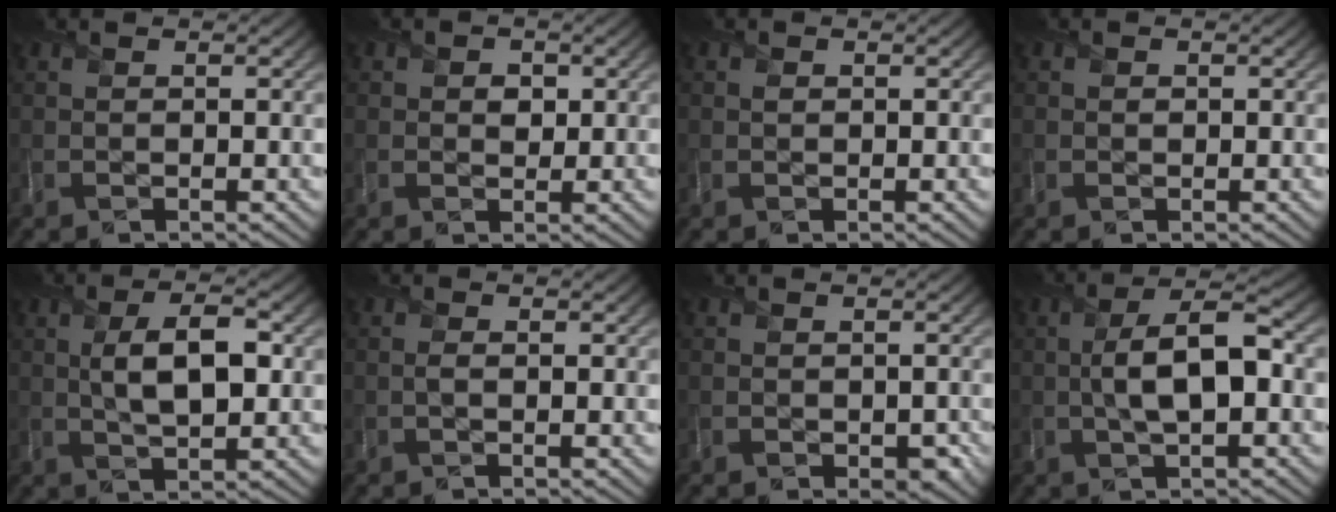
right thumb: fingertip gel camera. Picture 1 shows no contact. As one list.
[{"total": 2.1, "force": [0.5, 1.7, 1.1], "torque": [-0.016, -0.005, 0.002]}, {"total": 0.6, "force": [0.1, 0.6, 0.2], "torque": [-0.001, -0.003, -0.001]}, {"total": 0.7, "force": [0.0, 0.7, 0.1], "torque": [0.001, -0.006, -0.003]}, {"total": 7.0, "force": [0.8, 3.2, 6.2], "torque": [-0.107, 0.003, 0.010]}, {"total": 1.0, "force": [-0.1, 0.5, 0.8], "torque": [-0.017, -0.002, -0.004]}, {"total": 1.9, "force": [-0.5, 1.6, 0.9], "torque": [-0.013, -0.015, -0.010]}, {"total": 8.1, "force": [-0.3, 3.3, 7.4], "torque": [-0.134, 0.009, -0.013]}]